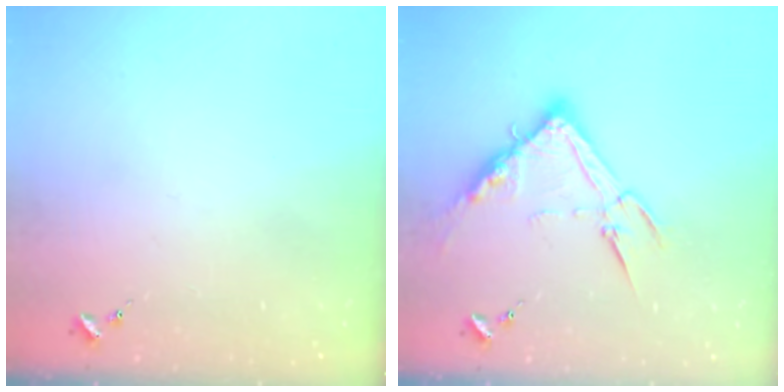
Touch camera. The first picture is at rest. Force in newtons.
{"total": 13.9, "press": 13.8, "slide": 0.9}